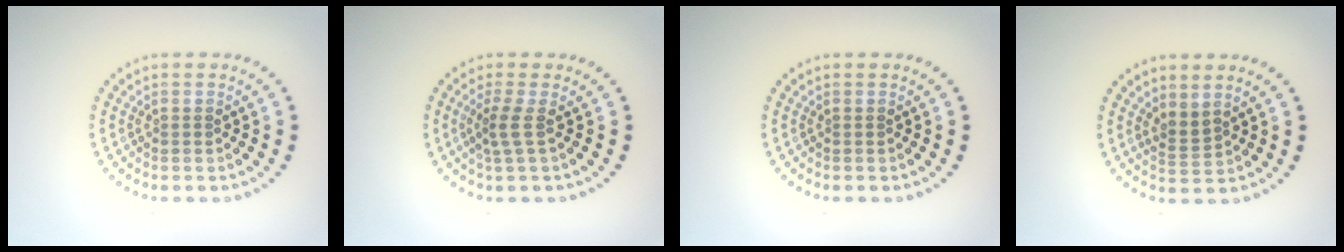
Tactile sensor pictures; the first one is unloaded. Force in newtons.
{"total": 1.9, "press": 1.3, "slide": 1.4}
{"total": 0.0}
{"total": 1.7, "press": 1.3, "slide": 1.1}